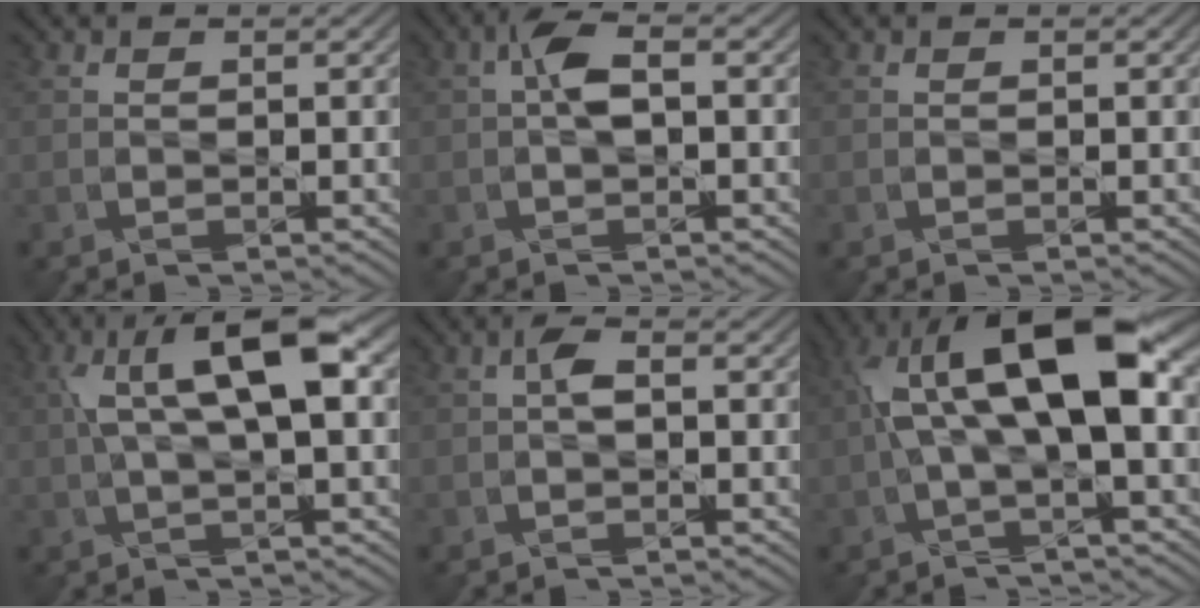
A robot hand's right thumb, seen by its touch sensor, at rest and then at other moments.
{"total": 2.6, "force": [0.2, 1.0, 2.4], "torque": [-0.052, 0.010, 0.002]}
{"total": 0.0}
{"total": 8.9, "force": [2.2, 2.4, 8.2], "torque": [-0.159, 0.012, 0.039]}
{"total": 1.2, "force": [0.0, 0.4, 1.1], "torque": [-0.024, 0.008, -0.002]}
{"total": 11.8, "force": [2.2, 3.5, 11.1], "torque": [-0.211, 0.015, 0.037]}